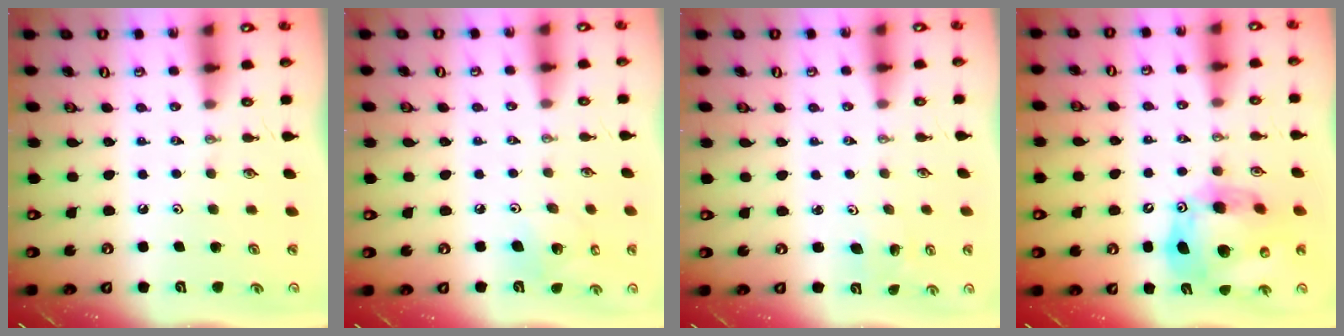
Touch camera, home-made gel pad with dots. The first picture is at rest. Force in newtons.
{"total": 7.2, "press": 7.1, "slide": 1.1}
{"total": 2.8, "press": 2.8, "slide": 0.3}
{"total": 17.4, "press": 17.2, "slide": 2.7}